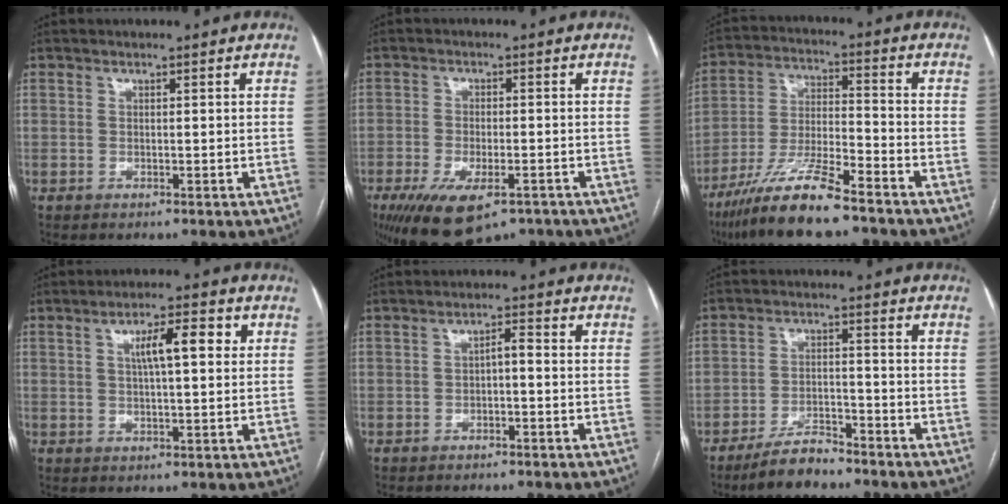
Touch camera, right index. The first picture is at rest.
{"total": 11.9, "force": [-7.5, 4.9, 7.9], "torque": [-0.144, -0.013, -0.112]}
{"total": 13.0, "force": [-9.8, 1.4, 8.5], "torque": [-0.168, -0.020, -0.177]}
{"total": 6.6, "force": [1.9, 1.4, 6.1], "torque": [-0.104, 0.016, 0.032]}
{"total": 2.1, "force": [-0.5, 0.6, 2.0], "torque": [-0.032, 0.009, -0.008]}
{"total": 6.3, "force": [-5.4, 1.8, 2.7], "torque": [-0.053, -0.007, -0.098]}